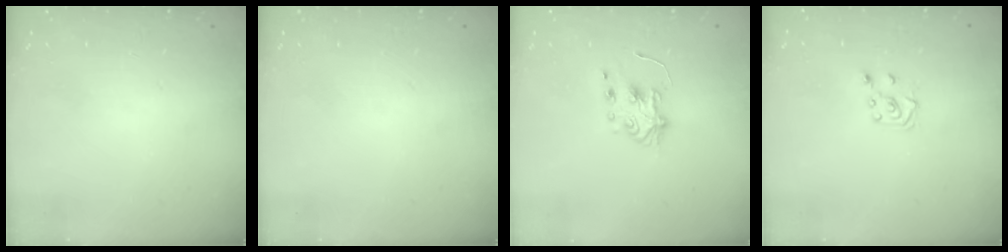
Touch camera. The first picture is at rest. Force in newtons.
{"total": 0.0}
{"total": 5.8, "press": 5.8, "slide": 0.6}
{"total": 5.1, "press": 5.1, "slide": 0.5}